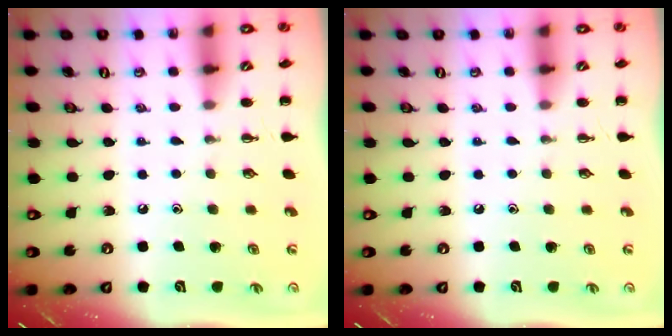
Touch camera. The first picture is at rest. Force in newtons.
{"total": 0.0}